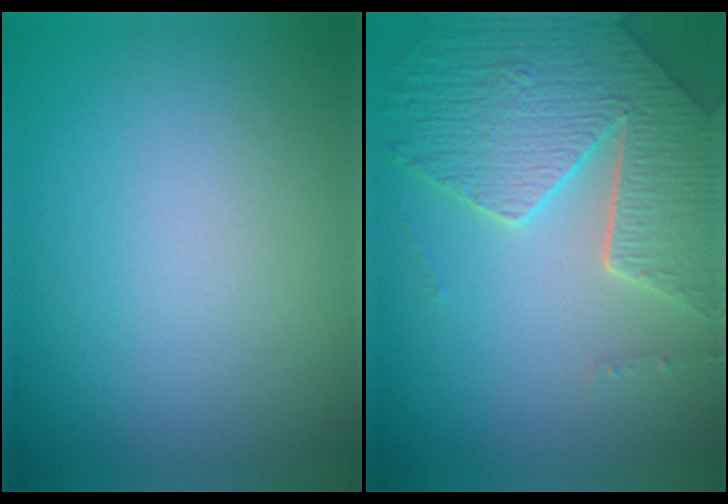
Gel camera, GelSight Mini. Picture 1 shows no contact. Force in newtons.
{"total": 6.7, "press": 5.4, "slide": 4.1}